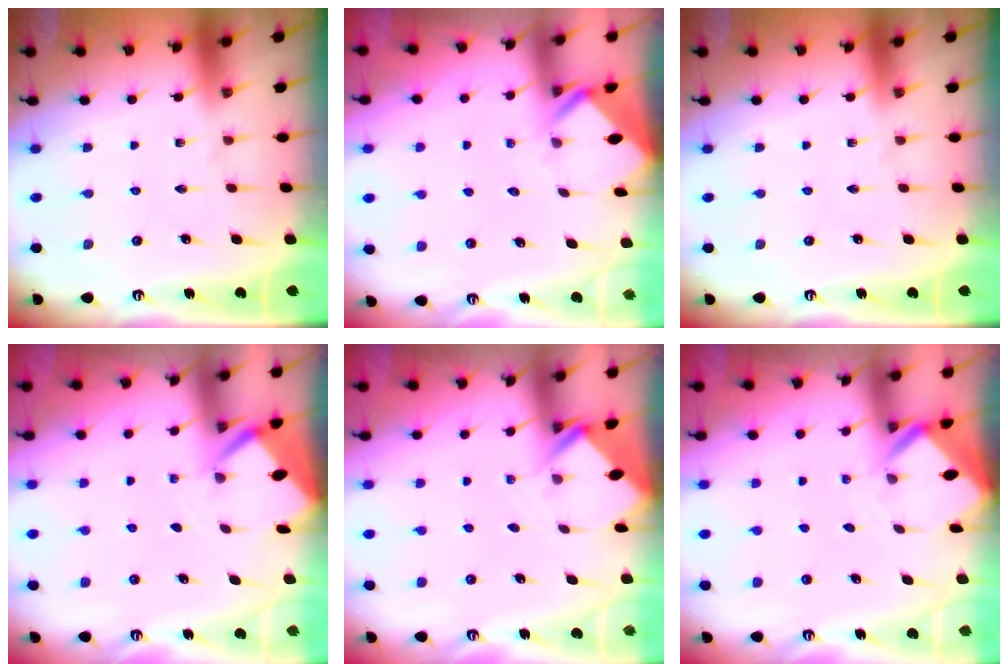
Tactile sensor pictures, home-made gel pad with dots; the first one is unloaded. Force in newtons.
{"total": 2.8, "press": 2.8, "slide": 0.1}
{"total": 0.0}
{"total": 2.6, "press": 2.5, "slide": 0.3}
{"total": 2.6, "press": 2.6, "slide": 0.2}
{"total": 2.6, "press": 2.5, "slide": 0.3}